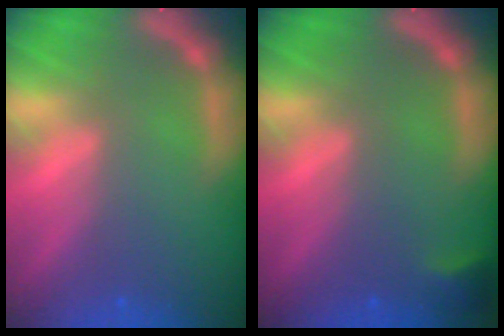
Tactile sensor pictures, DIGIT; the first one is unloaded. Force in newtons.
{"total": 1.4}